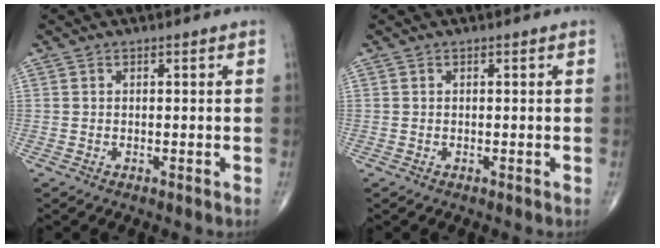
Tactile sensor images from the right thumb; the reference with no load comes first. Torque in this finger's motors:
{"motor_torque": [-0.04, 0.01, -0.02, 0.00, 0.00]}